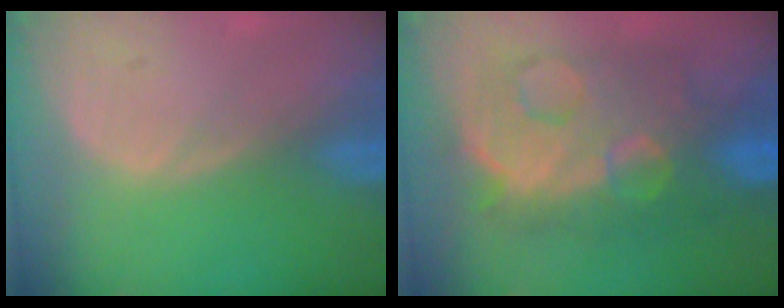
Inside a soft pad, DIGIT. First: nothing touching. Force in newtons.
{"total": 12.3, "press": 12.2, "slide": 1.2}